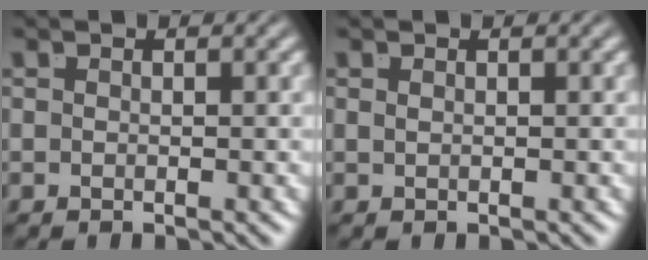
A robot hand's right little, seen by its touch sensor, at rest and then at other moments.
{"total": 1.0, "force": [0.2, -0.9, 0.1], "torque": [0.006, -0.005, 0.010]}